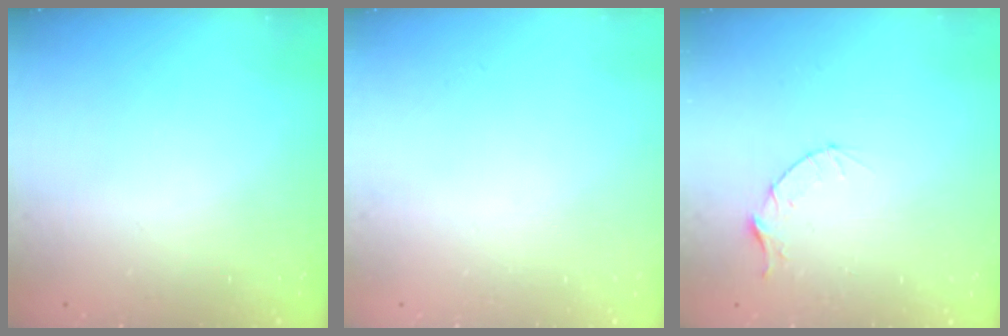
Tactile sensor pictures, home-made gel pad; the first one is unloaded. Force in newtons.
{"total": 0.0}
{"total": 3.5, "press": 3.5, "slide": 0.4}